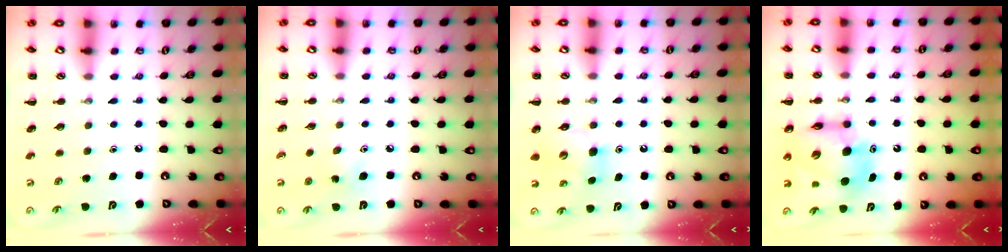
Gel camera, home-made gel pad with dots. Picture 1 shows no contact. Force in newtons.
{"total": 3.0, "press": 2.9, "slide": 1.0}
{"total": 5.4, "press": 5.3, "slide": 0.6}
{"total": 11.1, "press": 10.6, "slide": 3.5}